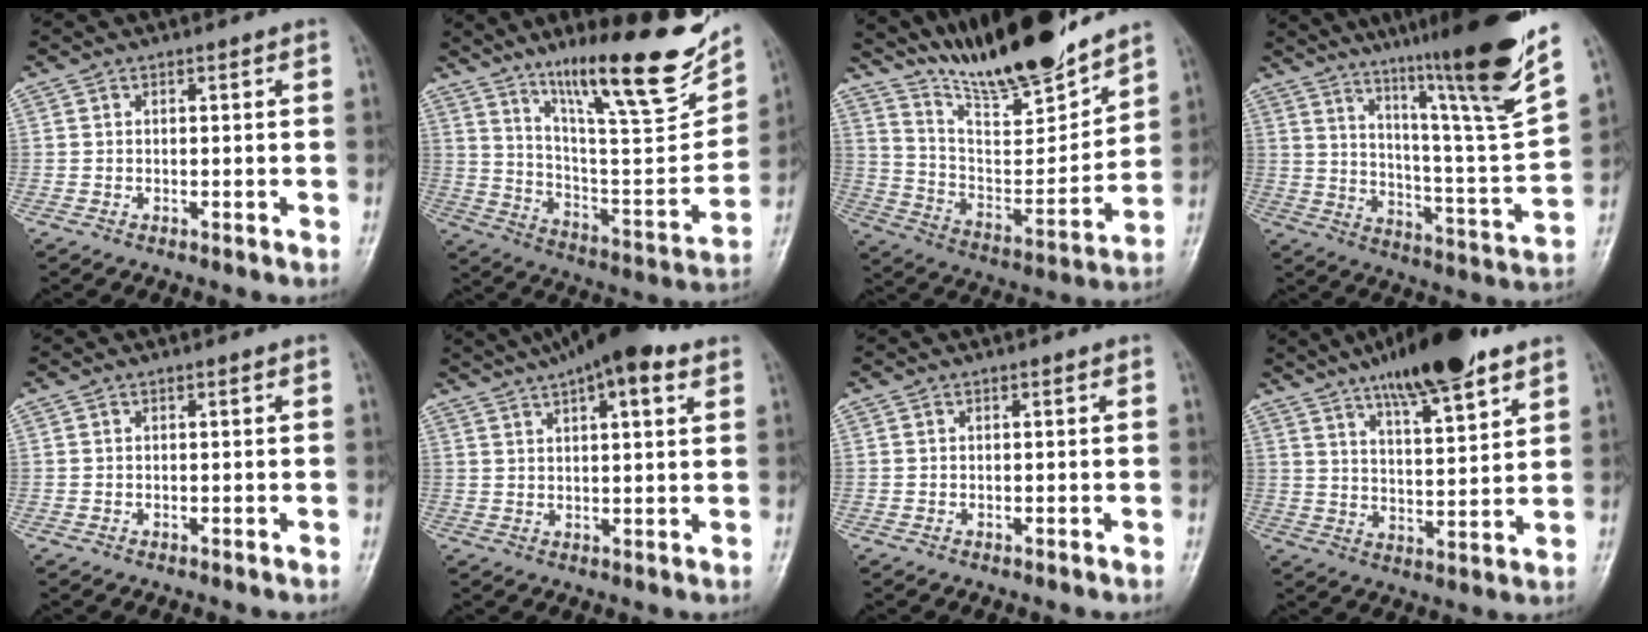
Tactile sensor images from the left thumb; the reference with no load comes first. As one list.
[{"total": 24.9, "force": [16.3, 5.2, 18.1], "torque": [-0.251, -0.073, 0.271]}, {"total": 20.0, "force": [17.3, 3.4, 9.5], "torque": [-0.124, -0.103, 0.305]}, {"total": 26.2, "force": [17.5, 1.8, 19.5], "torque": [-0.277, -0.082, 0.268]}, {"total": 0.0}, {"total": 13.7, "force": [8.8, 4.0, 9.7], "torque": [-0.135, 0.007, 0.134]}, {"total": 0.0}, {"total": 15.9, "force": [10.6, 3.9, 11.2], "torque": [-0.157, -0.047, 0.175]}]